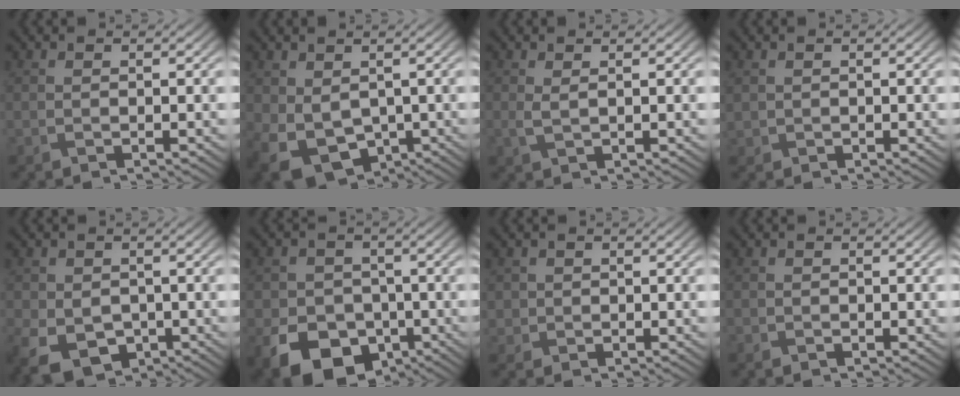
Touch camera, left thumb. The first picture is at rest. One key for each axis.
{"total": 7.8, "fx": -1.8, "fy": 5.7, "fz": 4.9, "tx": -0.121, "ty": -0.029, "tz": -0.024}
{"total": 1.4, "fx": 0.5, "fy": 0.6, "fz": 1.1, "tx": -0.034, "ty": -0.003, "tz": 0.014}
{"total": 0.9, "fx": 0.4, "fy": 0.8, "fz": 0.1, "tx": -0.005, "ty": -0.005, "tz": 0.009}
{"total": 7.4, "fx": -2.8, "fy": 5.4, "fz": 4.1, "tx": -0.099, "ty": -0.033, "tz": -0.044}
{"total": 10.9, "fx": -4.7, "fy": 8.4, "fz": 5.1, "tx": -0.103, "ty": -0.043, "tz": -0.091}
{"total": 1.8, "fx": 0.2, "fy": 1.8, "fz": 0.0, "tx": -0.001, "ty": -0.005, "tz": 0.004}
{"total": 0.5, "fx": -0.3, "fy": 0.4, "fz": 0.1, "tx": -0.001, "ty": -0.005, "tz": -0.005}